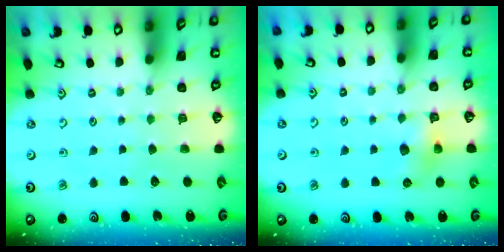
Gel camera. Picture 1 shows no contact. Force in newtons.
{"total": 6.0, "press": 5.9, "slide": 0.8}